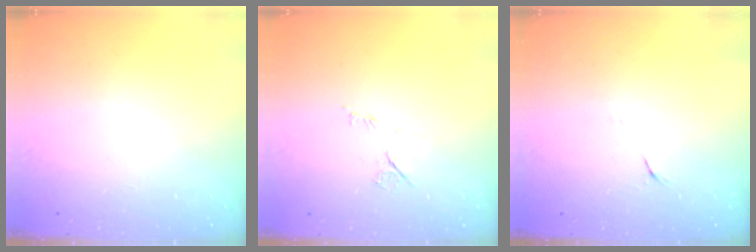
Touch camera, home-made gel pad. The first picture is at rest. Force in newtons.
{"total": 6.3, "press": 6.3, "slide": 0.6}
{"total": 4.5, "press": 4.4, "slide": 0.9}